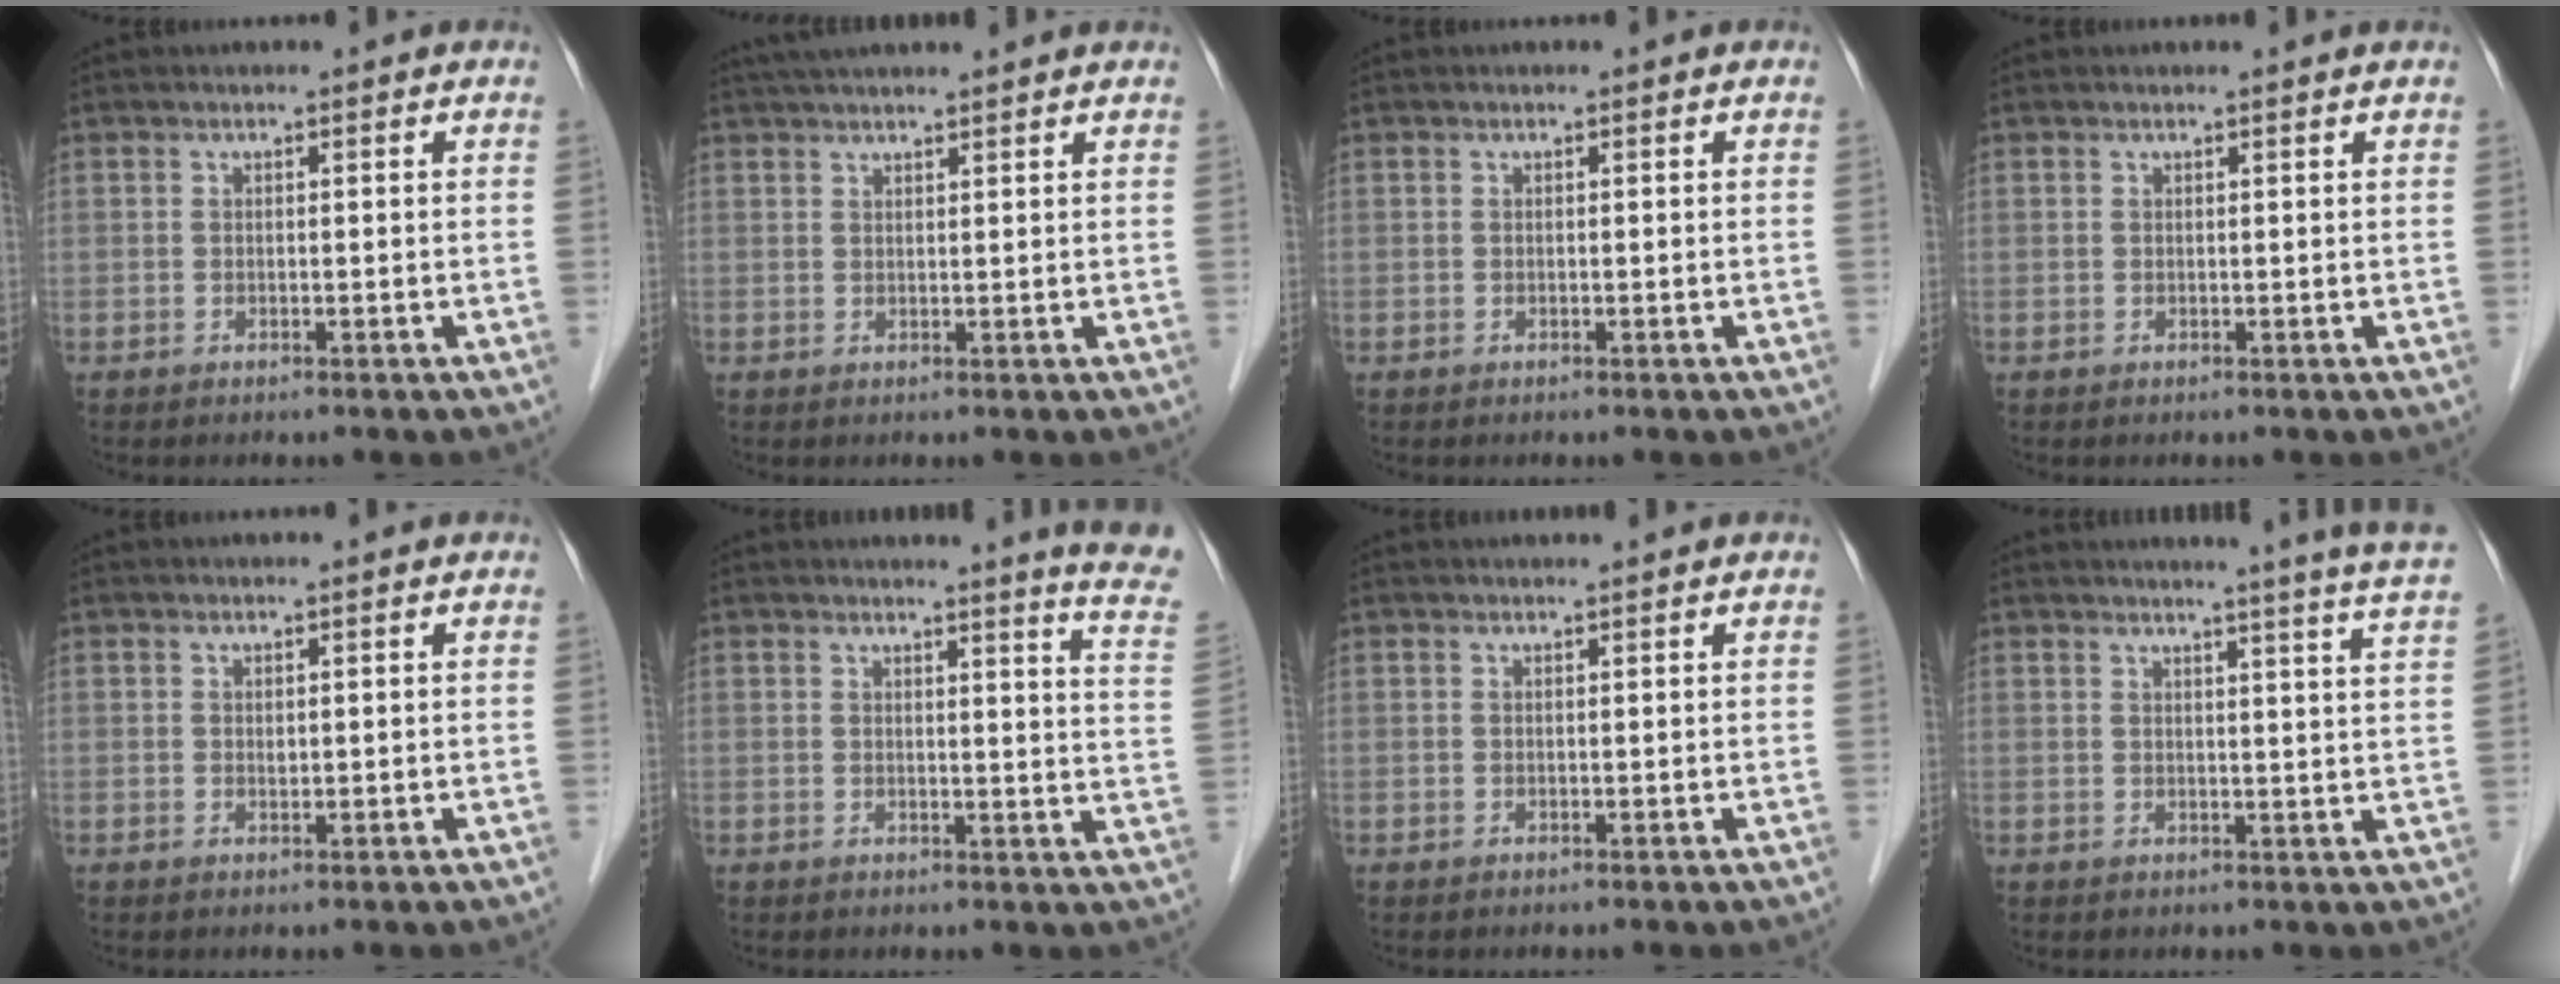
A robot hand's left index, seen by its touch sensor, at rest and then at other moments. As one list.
[{"total": 8.5, "force": [7.5, 0.2, 4.1], "torque": [-0.063, 0.041, 0.105]}, {"total": 0.0}, {"total": 0.9, "force": [0.8, -0.1, 0.3], "torque": [-0.011, 0.000, 0.016]}, {"total": 0.5, "force": [0.2, 0.3, 0.4], "torque": [-0.006, -0.002, 0.005]}, {"total": 10.1, "force": [9.2, -1.0, 4.0], "torque": [-0.033, -0.076, 0.075]}, {"total": 1.5, "force": [1.4, -0.3, 0.5], "torque": [-0.006, 0.011, 0.025]}, {"total": 12.4, "force": [11.1, -2.0, 5.3], "torque": [-0.072, -0.052, 0.109]}]